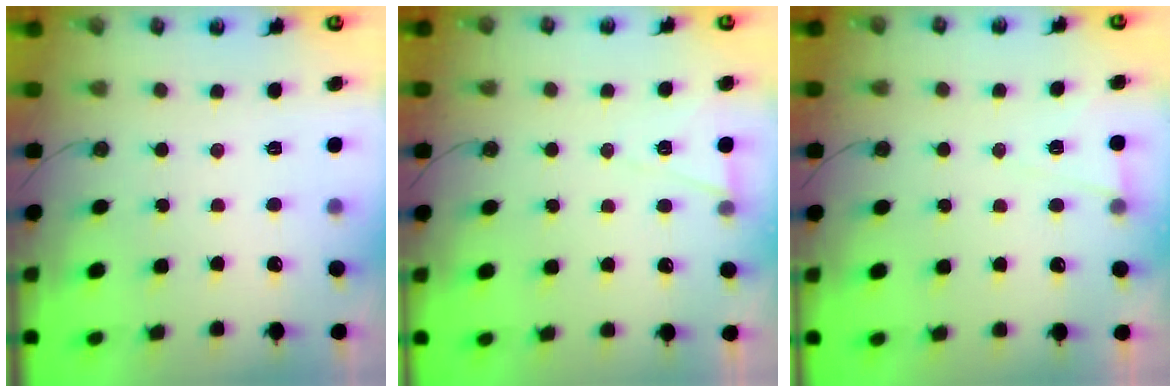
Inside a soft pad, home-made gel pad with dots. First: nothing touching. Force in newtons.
{"total": 6.0, "press": 4.0, "slide": 4.4}
{"total": 6.4, "press": 4.7, "slide": 4.3}